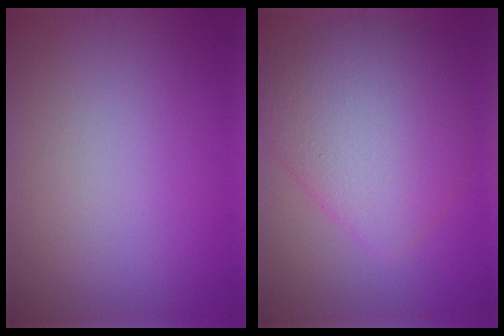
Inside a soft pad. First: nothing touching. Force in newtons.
{"total": 7.5, "press": 7.5, "slide": 0.3}